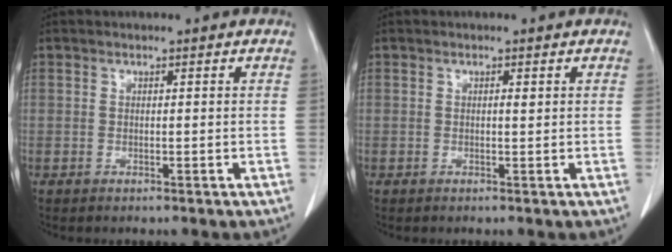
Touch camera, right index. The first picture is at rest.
{"total": 0.5, "force": [0.2, 0.1, 0.5], "torque": [-0.010, -0.001, 0.002]}